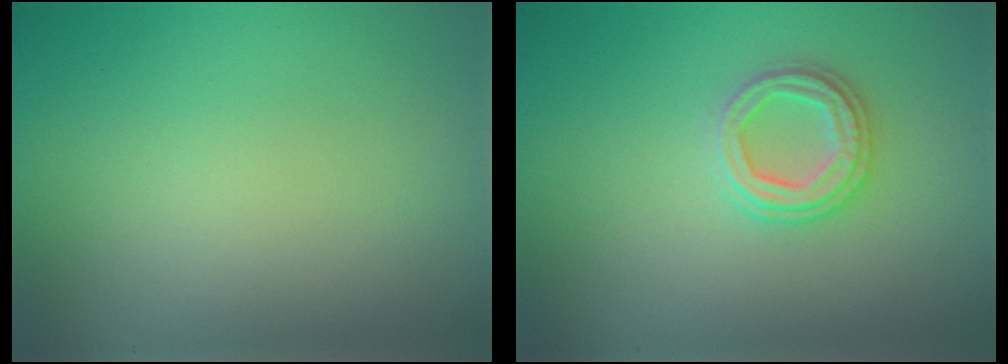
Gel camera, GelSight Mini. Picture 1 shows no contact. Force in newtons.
{"total": 2.7, "press": 2.7, "slide": 0.3}